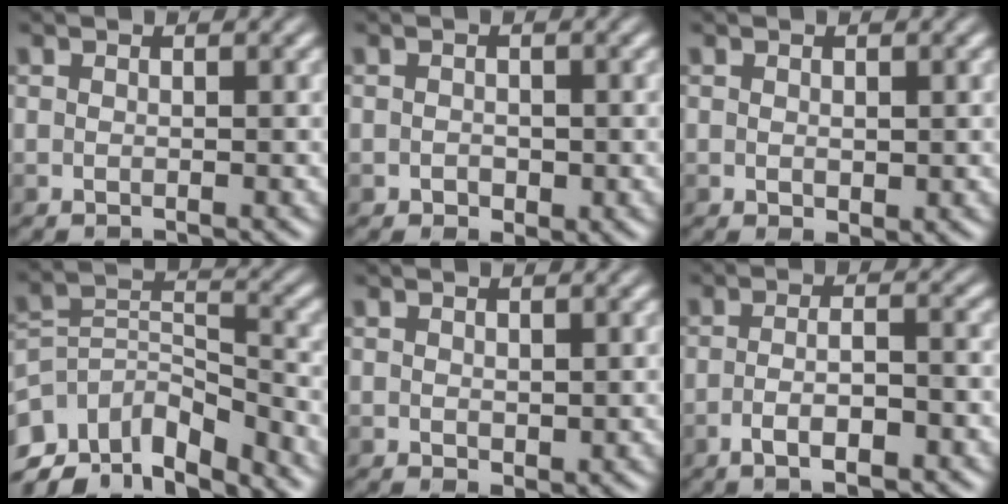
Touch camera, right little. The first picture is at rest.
{"total": 1.3, "force": [-0.4, 1.0, 0.8], "torque": [-0.010, -0.004, -0.007]}
{"total": 1.1, "force": [0.0, 0.6, 0.8], "torque": [-0.010, -0.003, 0.003]}
{"total": 9.4, "force": [-6.0, 4.4, 5.8], "torque": [-0.096, 0.001, -0.114]}
{"total": 0.9, "force": [0.2, 0.7, 0.6], "torque": [-0.009, -0.006, 0.008]}
{"total": 4.1, "force": [-1.9, 1.1, 3.4], "torque": [-0.062, 0.000, -0.033]}